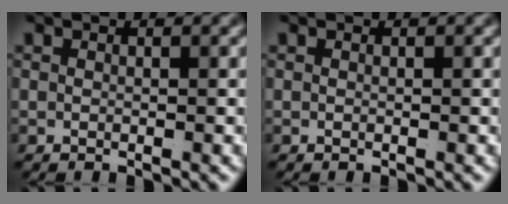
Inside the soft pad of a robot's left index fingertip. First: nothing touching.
{"total": 0.0}